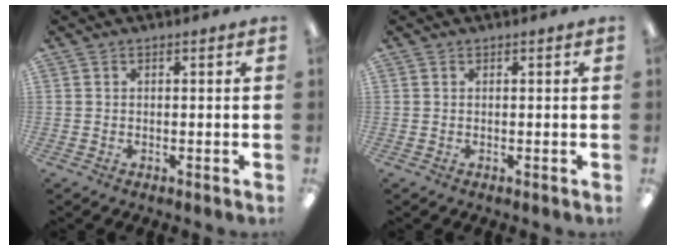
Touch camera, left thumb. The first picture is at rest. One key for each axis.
{"total": 0.0}